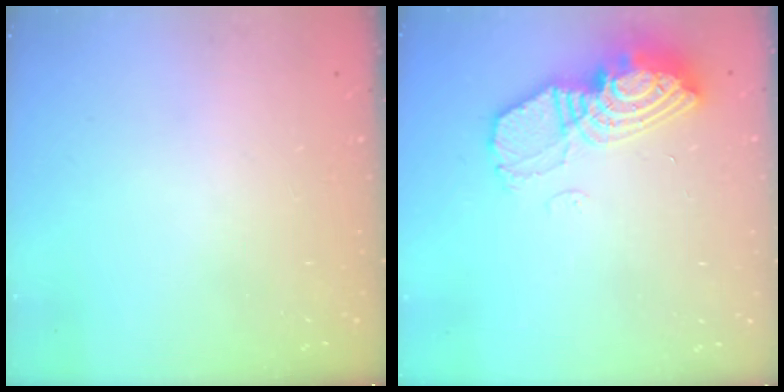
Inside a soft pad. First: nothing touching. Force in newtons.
{"total": 12.9, "press": 12.9, "slide": 1.2}